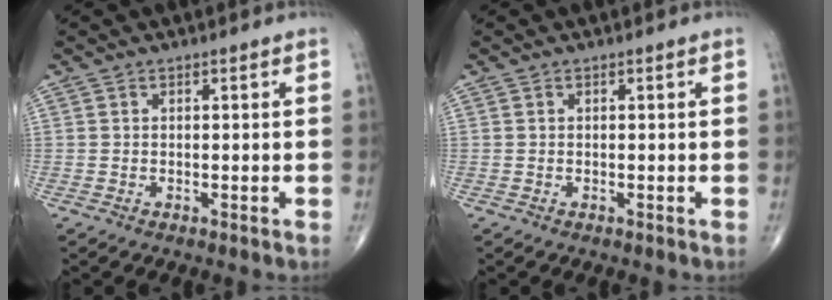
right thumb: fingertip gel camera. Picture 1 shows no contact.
{"total": 0.0}